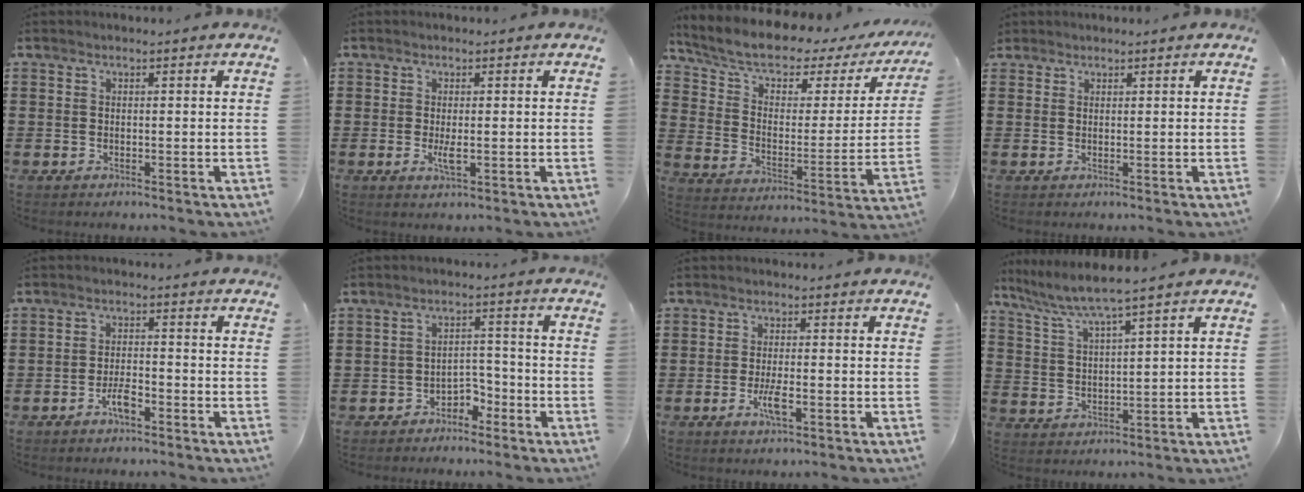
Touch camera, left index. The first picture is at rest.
{"total": 2.3, "force": [-0.2, 0.6, 2.2], "torque": [-0.046, -0.005, -0.006]}
{"total": 6.5, "force": [5.0, 2.6, 3.3], "torque": [-0.090, -0.035, 0.083]}
{"total": 1.0, "force": [0.9, 0.4, 0.1], "torque": [-0.004, 0.002, 0.018]}
{"total": 3.6, "force": [-2.1, 1.1, 2.7], "torque": [-0.052, 0.005, -0.041]}
{"total": 3.3, "force": [-2.8, 1.6, 0.9], "torque": [-0.022, 0.008, -0.058]}
{"total": 3.8, "force": [-1.2, 0.8, 3.5], "torque": [-0.079, -0.007, -0.027]}
{"total": 4.7, "force": [3.8, -0.6, 2.6], "torque": [-0.065, -0.022, 0.062]}